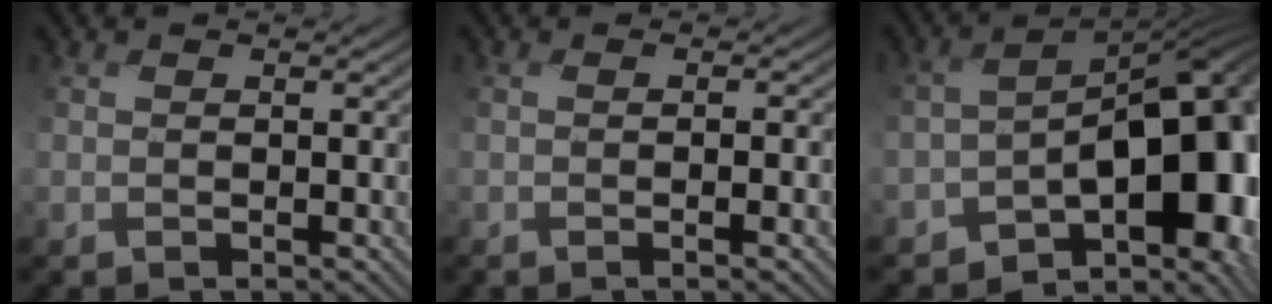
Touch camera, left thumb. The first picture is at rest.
{"total": 1.8, "force": [-0.4, -0.2, 1.7], "torque": [-0.031, 0.007, -0.003]}
{"total": 17.4, "force": [-5.6, 9.0, 13.8], "torque": [-0.164, -0.032, -0.059]}